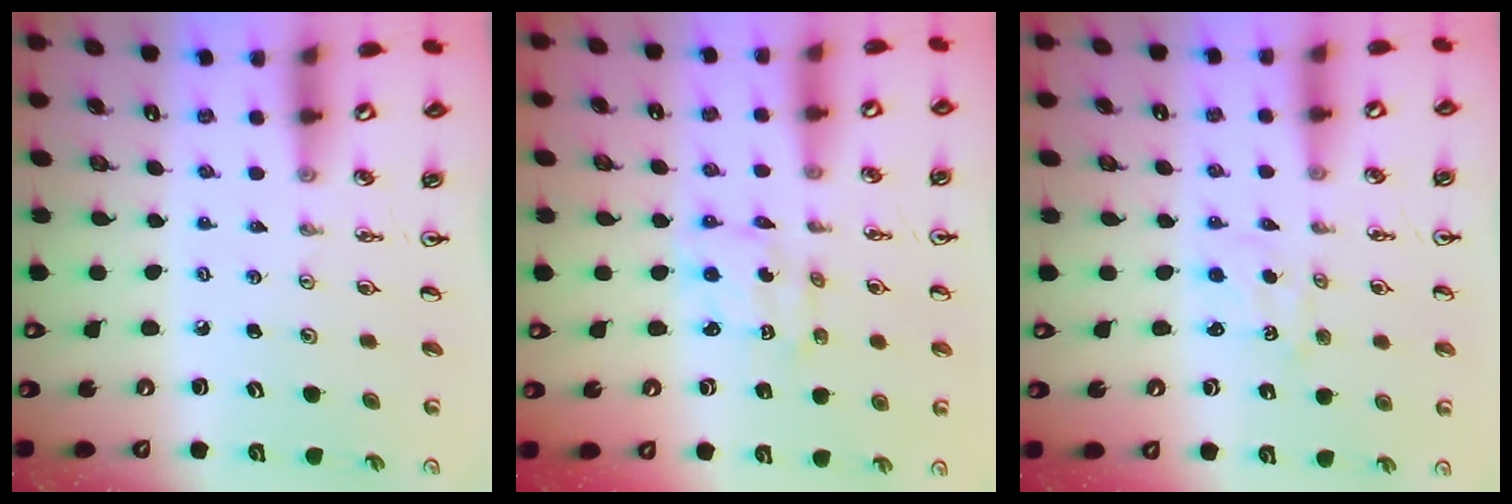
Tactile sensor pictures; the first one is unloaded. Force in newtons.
{"total": 2.8, "press": 2.8, "slide": 0.3}
{"total": 1.0, "press": 0.9, "slide": 0.3}